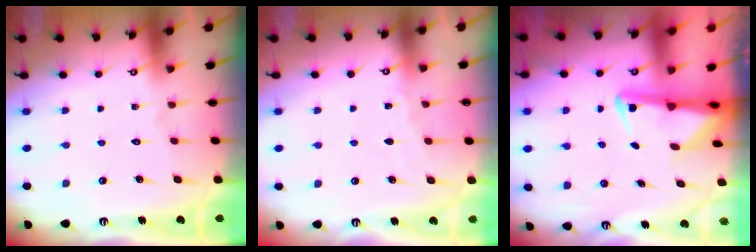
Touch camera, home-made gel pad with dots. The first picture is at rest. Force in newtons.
{"total": 3.2, "press": 3.1, "slide": 0.4}
{"total": 3.1, "press": 3.1, "slide": 0.6}